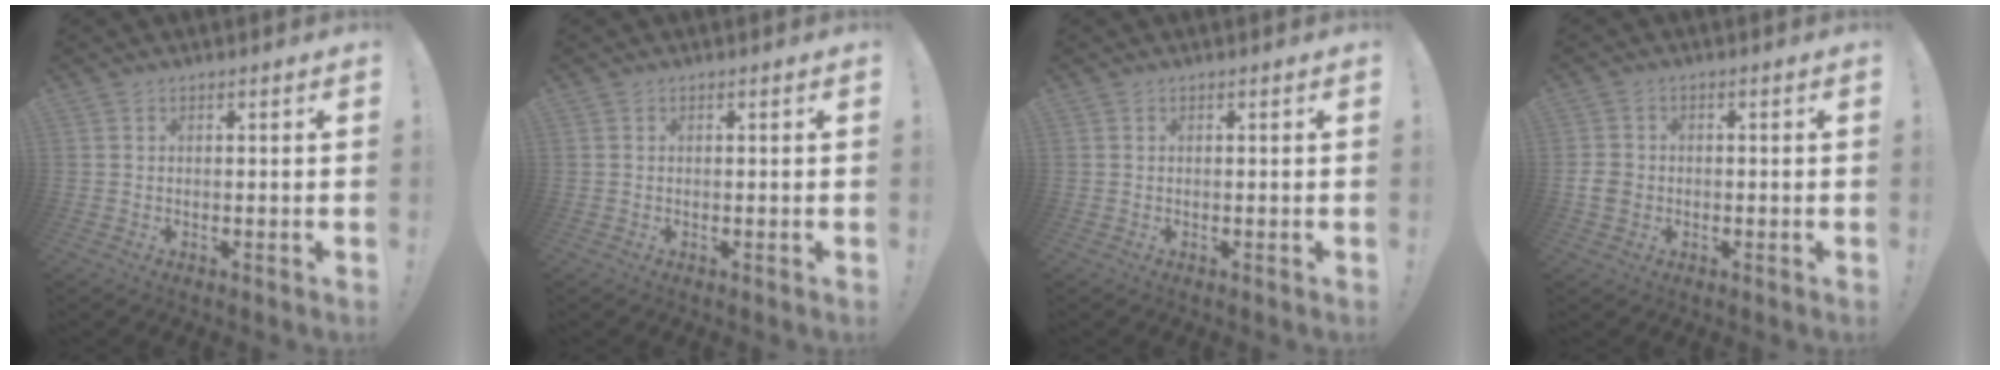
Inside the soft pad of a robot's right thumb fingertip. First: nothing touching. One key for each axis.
{"total": 0.0}
{"total": 0.0}
{"total": 4.2, "fx": -1.3, "fy": 3.4, "fz": 2.1, "tx": -0.046, "ty": 0.008, "tz": -0.022}